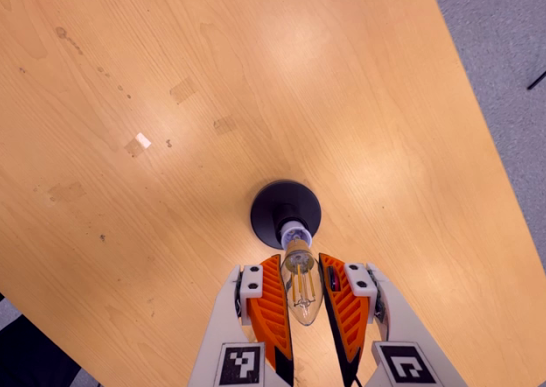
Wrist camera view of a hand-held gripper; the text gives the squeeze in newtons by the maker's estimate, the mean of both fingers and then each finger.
{"total": 13.4, "left": 14.0, "right": 12.8}